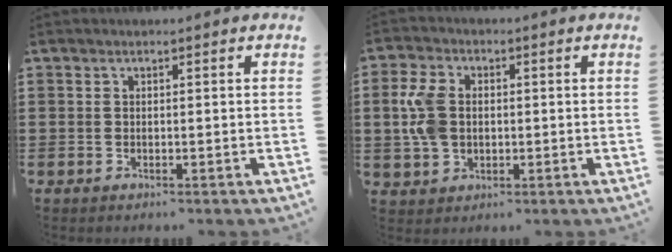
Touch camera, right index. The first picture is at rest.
{"total": 6.5, "force": [0.5, 4.6, 4.5], "torque": [-0.125, 0.006, 0.000]}